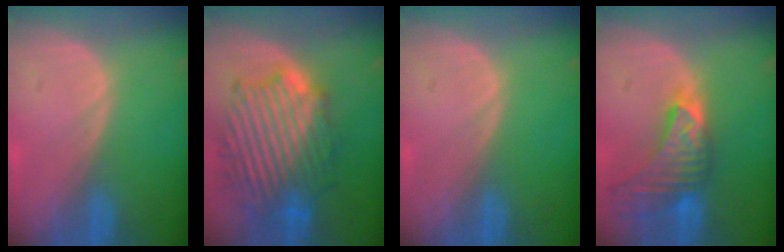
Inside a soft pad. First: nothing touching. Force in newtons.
{"total": 13.2, "press": 13.2, "slide": 1.0}
{"total": 0.0}
{"total": 9.1, "press": 8.2, "slide": 4.0}